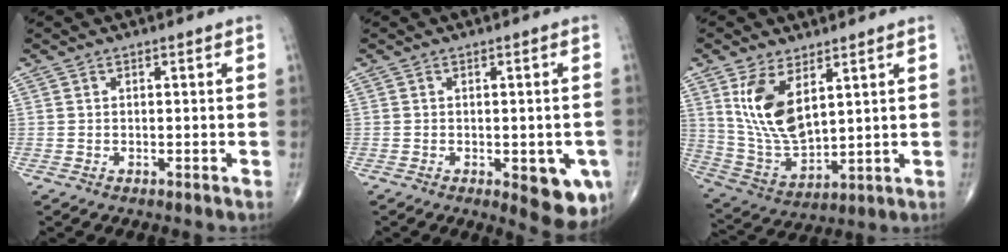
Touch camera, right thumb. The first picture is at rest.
{"total": 8.8, "force": [-2.8, 3.6, 7.5], "torque": [-0.064, -0.005, -0.027]}
{"total": 12.8, "force": [5.1, 6.3, 10.0], "torque": [-0.185, -0.026, 0.118]}